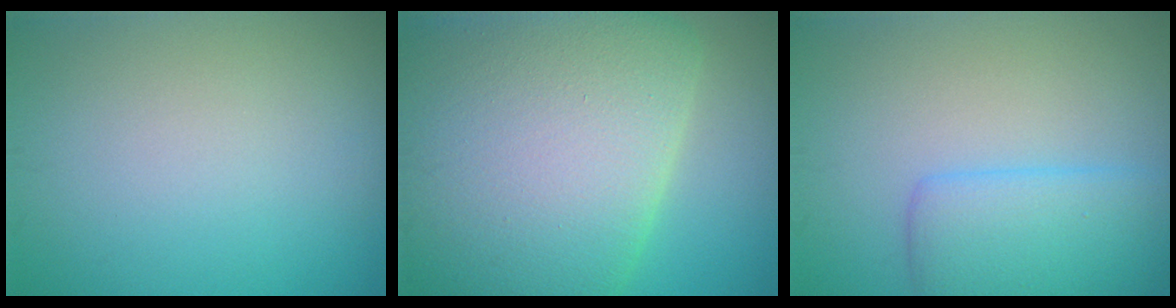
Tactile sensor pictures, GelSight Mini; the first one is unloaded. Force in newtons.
{"total": 17.0, "press": 17.0, "slide": 0.7}
{"total": 4.6, "press": 4.6, "slide": 0.2}